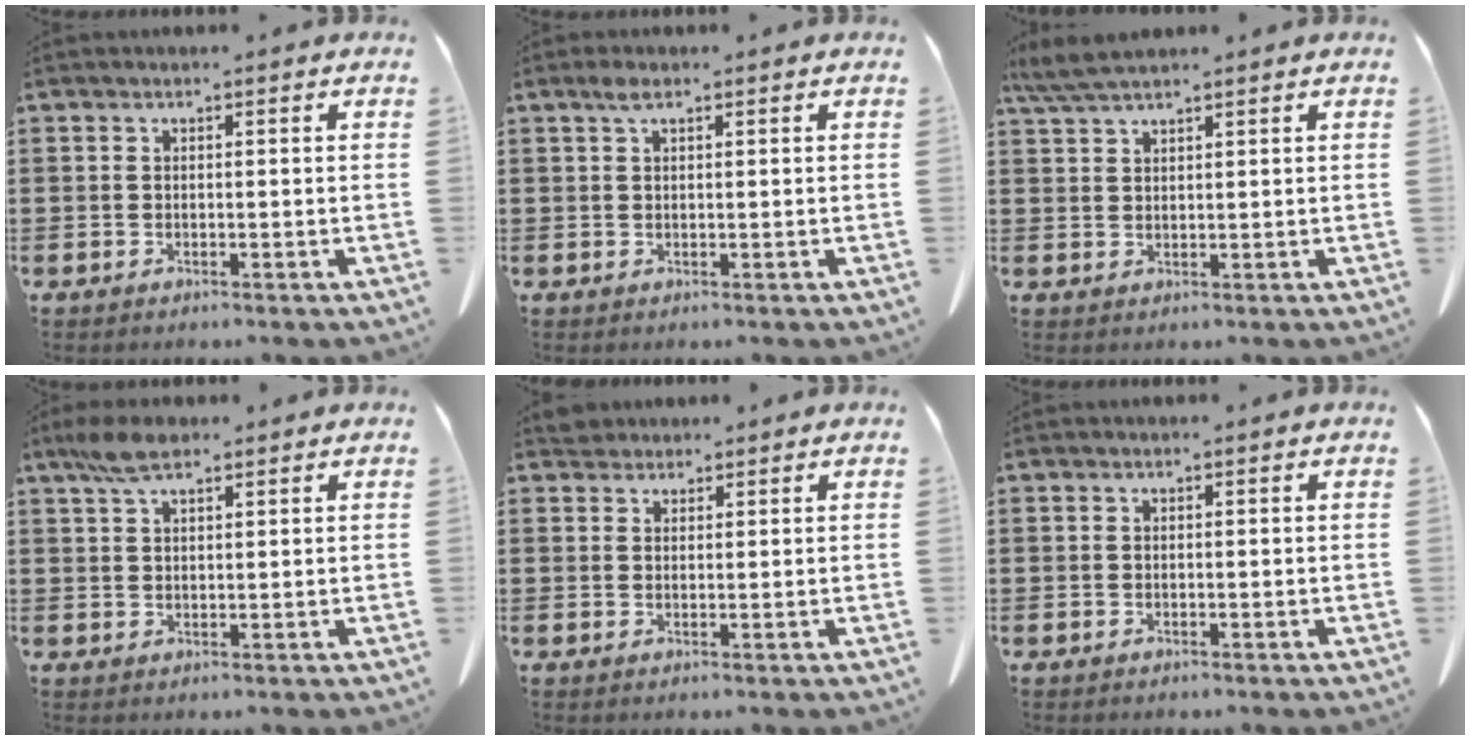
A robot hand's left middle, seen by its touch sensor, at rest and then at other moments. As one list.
[{"total": 1.6, "force": [0.8, 0.6, 1.3], "torque": [-0.030, 0.002, 0.014]}, {"total": 4.1, "force": [3.3, 0.4, 2.4], "torque": [-0.055, -0.003, 0.064]}, {"total": 4.7, "force": [3.0, 1.5, 3.3], "torque": [-0.073, 0.003, 0.057]}, {"total": 1.9, "force": [1.8, 0.7, 0.1], "torque": [0.000, -0.002, 0.036]}, {"total": 0.0}]